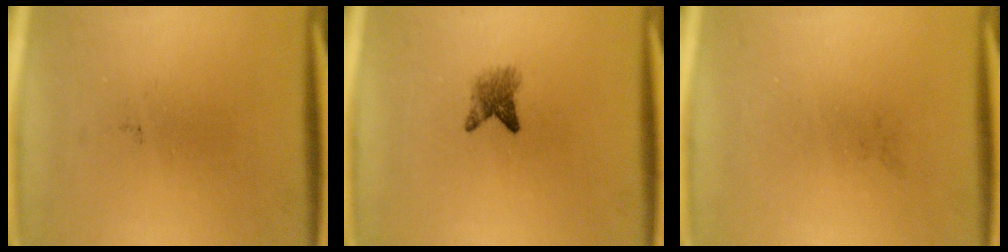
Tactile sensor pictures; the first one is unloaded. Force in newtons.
{"total": 2.7}
{"total": 0.0}